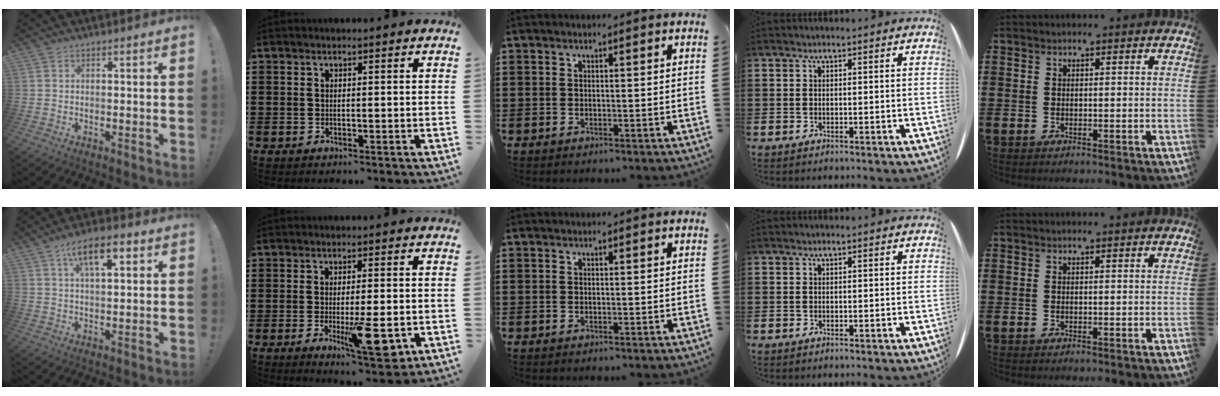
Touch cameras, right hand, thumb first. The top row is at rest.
{"thumb": {"total": 10.1, "force": [4.5, 4.2, 8.0], "torque": [-0.122, -0.005, 0.075]}, "index": {"total": 9.2, "force": [-2.7, 2.3, 8.4], "torque": [-0.150, -0.015, -0.039]}}